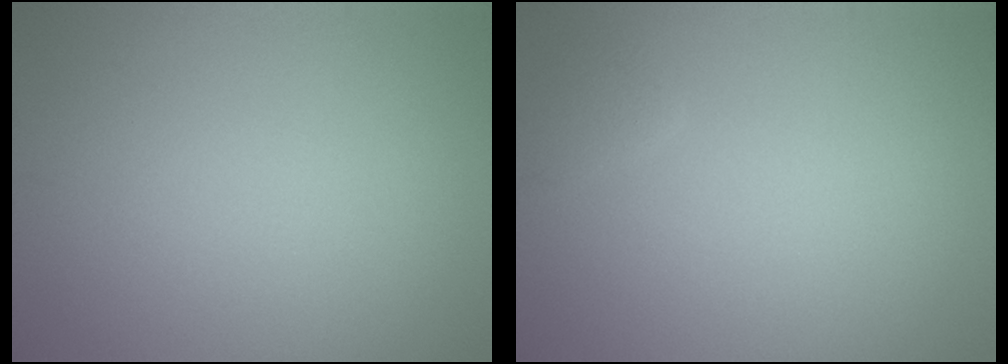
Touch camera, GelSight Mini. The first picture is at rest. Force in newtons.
{"total": 0.8, "press": 0.8, "slide": 0.1}